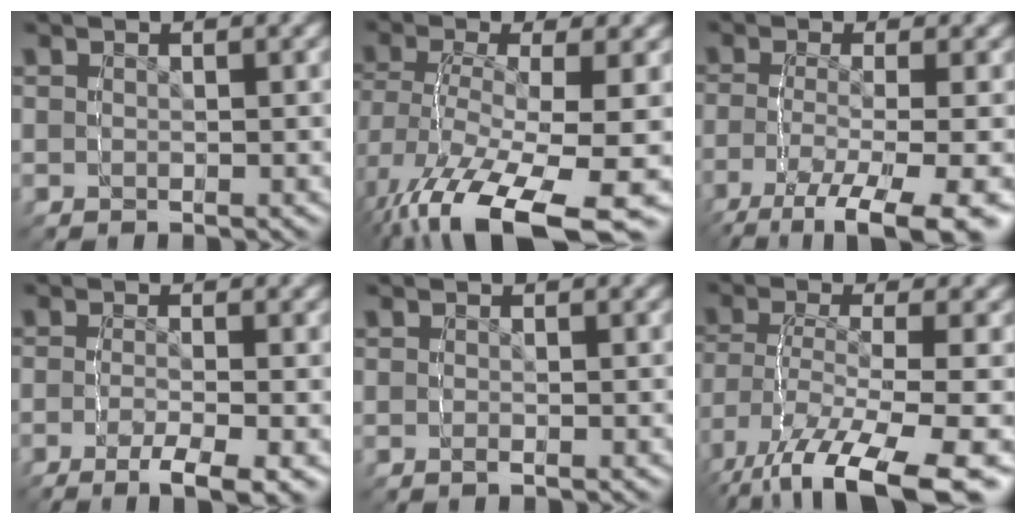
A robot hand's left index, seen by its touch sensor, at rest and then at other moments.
{"total": 5.6, "force": [-1.8, 3.1, 4.3], "torque": [-0.092, -0.014, -0.010]}
{"total": 2.1, "force": [-1.9, -0.3, 0.9], "torque": [-0.030, -0.008, -0.023]}
{"total": 2.9, "force": [-1.7, -2.3, -0.2], "torque": [0.016, 0.009, -0.033]}
{"total": 0.8, "force": [-0.2, -0.7, 0.3], "torque": [-0.008, 0.002, -0.003]}
{"total": 3.7, "force": [-1.8, 1.9, 2.6], "torque": [-0.067, -0.003, -0.017]}